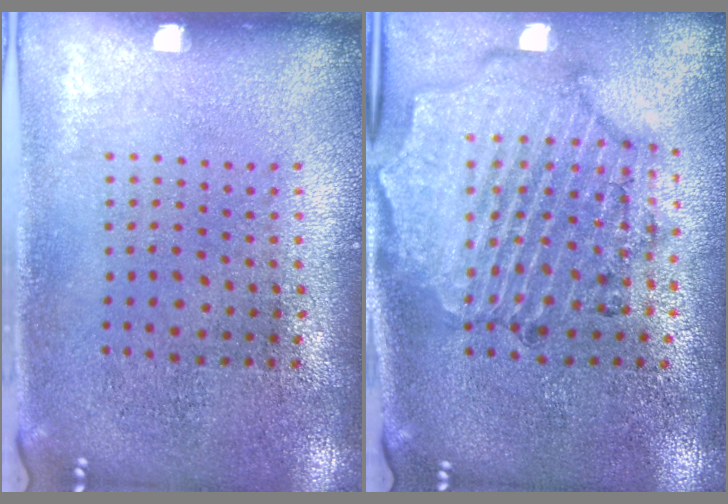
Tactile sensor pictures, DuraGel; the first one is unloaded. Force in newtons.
{"total": 1.6, "press": 1.6, "slide": 0.4}